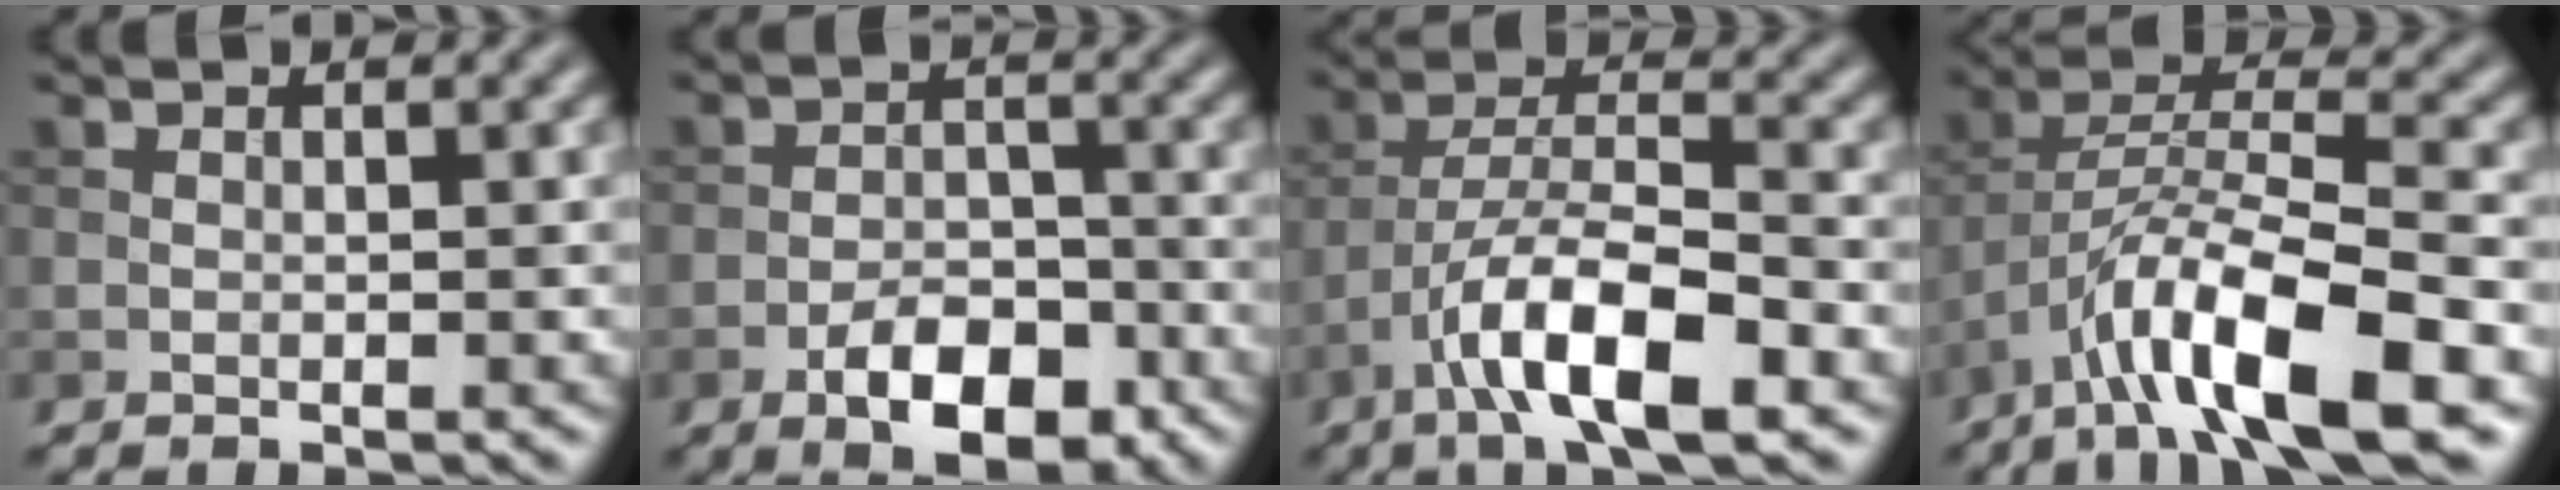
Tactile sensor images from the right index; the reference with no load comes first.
{"total": 5.7, "force": [-3.1, 2.9, 3.9], "torque": [-0.054, 0.001, -0.054]}
{"total": 9.0, "force": [-4.8, 2.8, 7.1], "torque": [-0.120, 0.013, -0.088]}
{"total": 10.8, "force": [-6.1, 2.7, 8.4], "torque": [-0.141, 0.012, -0.113]}